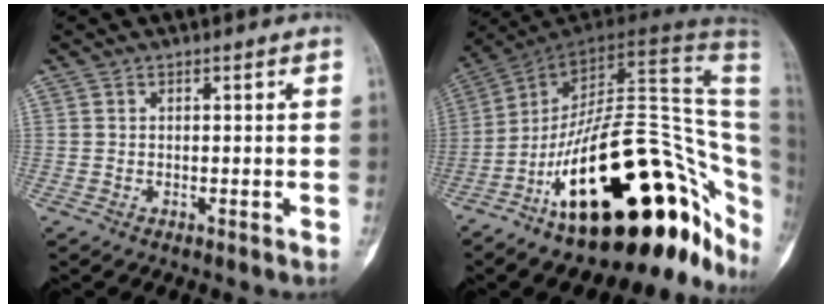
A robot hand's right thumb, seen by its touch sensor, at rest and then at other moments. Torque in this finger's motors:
{"motor_torque": [3.57, 1.44, 1.29, -1.48, 0.83]}